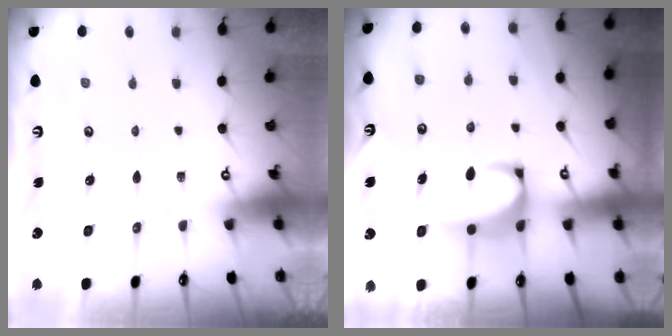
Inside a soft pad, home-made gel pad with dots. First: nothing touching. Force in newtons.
{"total": 2.8, "press": 2.6, "slide": 1.1}